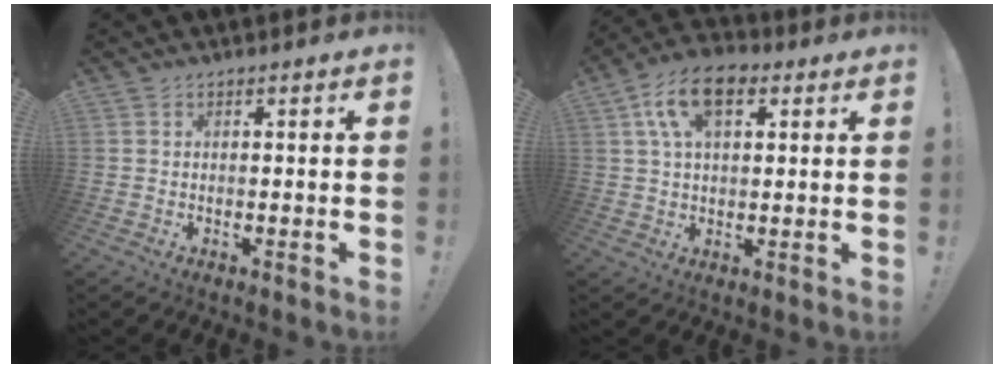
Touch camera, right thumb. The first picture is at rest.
{"total": 12.7, "force": [4.9, 6.9, 9.4], "torque": [-0.173, 0.005, 0.091]}